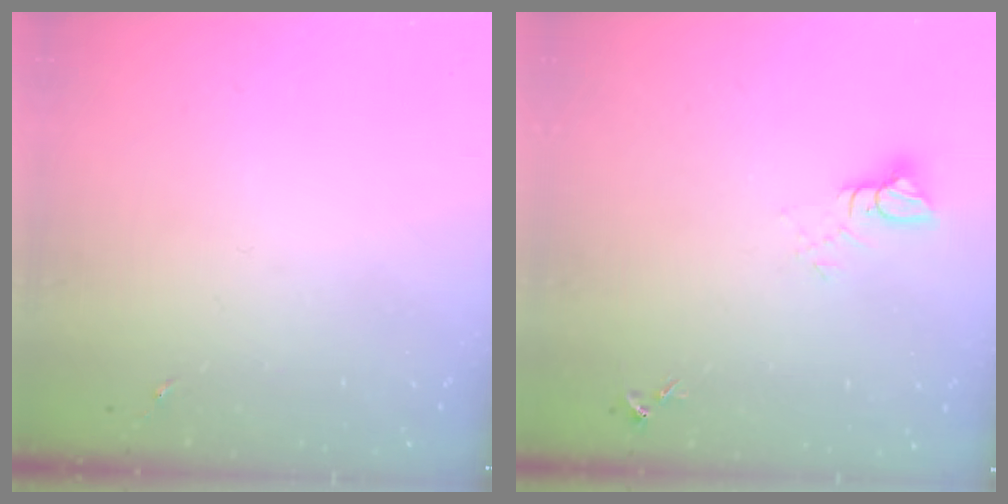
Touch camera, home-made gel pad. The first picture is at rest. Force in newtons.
{"total": 5.0, "press": 5.0, "slide": 0.4}